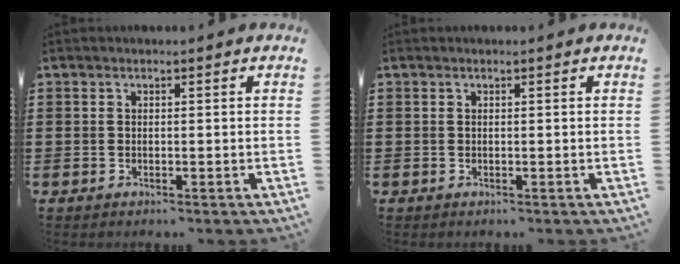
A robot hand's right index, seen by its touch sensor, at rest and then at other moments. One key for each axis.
{"total": 0.0}